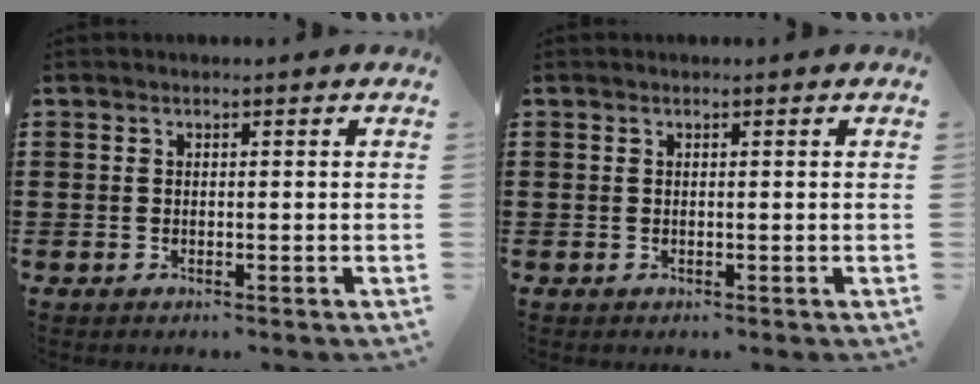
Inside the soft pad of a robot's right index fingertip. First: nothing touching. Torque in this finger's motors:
{"motor_torque": [0.17, -0.06, 0.00, 0.00]}